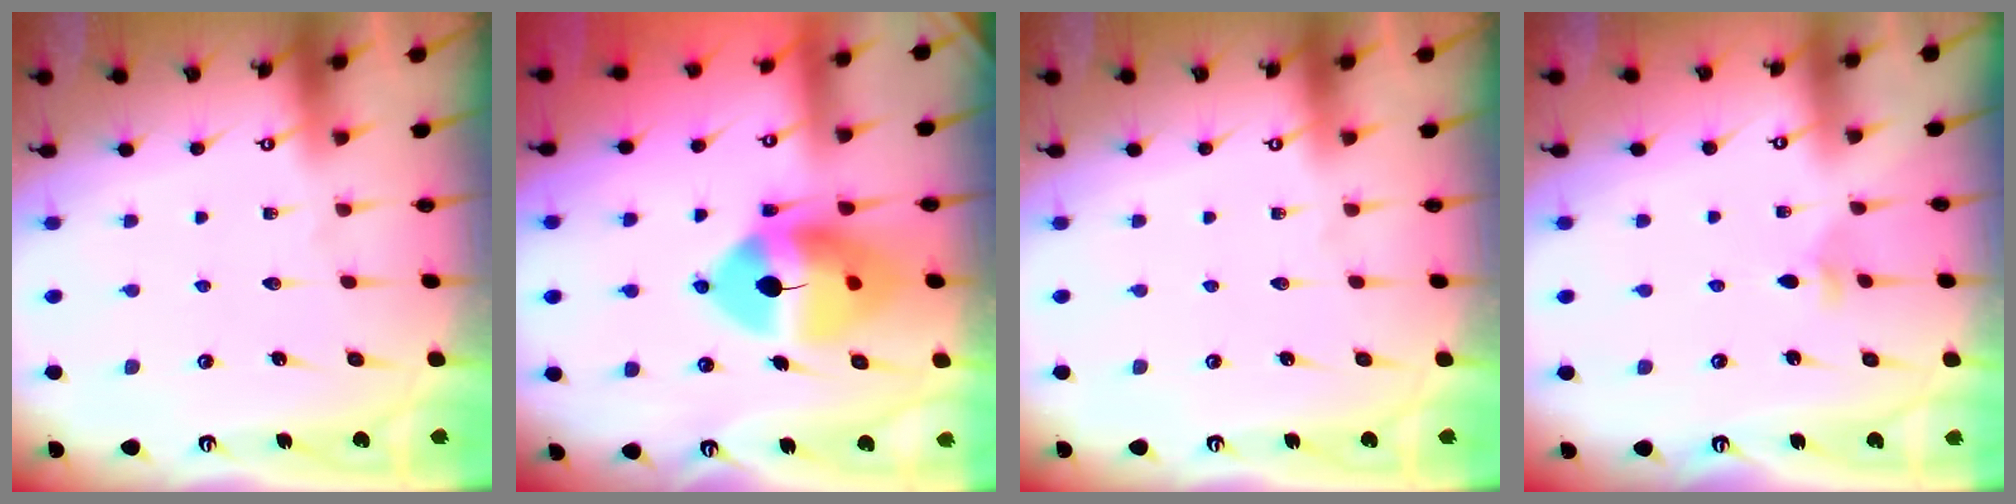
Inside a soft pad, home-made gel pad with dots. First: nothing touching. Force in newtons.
{"total": 13.7, "press": 13.5, "slide": 2.2}
{"total": 0.0}
{"total": 2.7, "press": 2.6, "slide": 0.7}